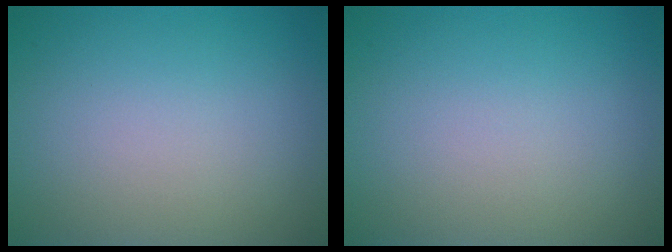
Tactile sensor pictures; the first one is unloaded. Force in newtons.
{"total": 0.0}